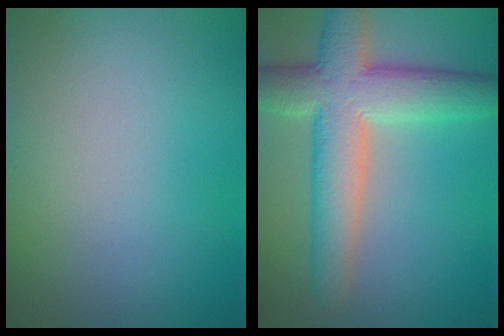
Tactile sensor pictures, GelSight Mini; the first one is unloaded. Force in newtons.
{"total": 8.0, "press": 8.0, "slide": 0.5}